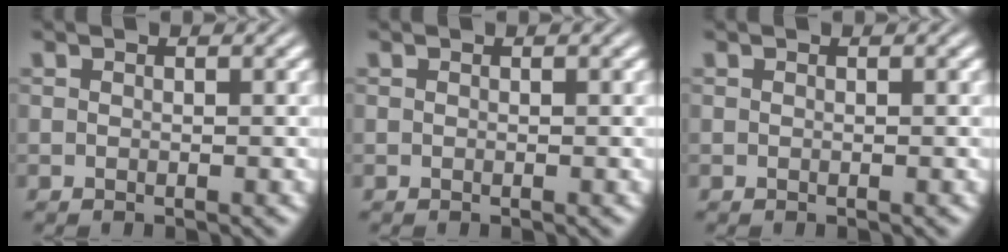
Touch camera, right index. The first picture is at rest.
{"total": 0.0}
{"total": 0.0}